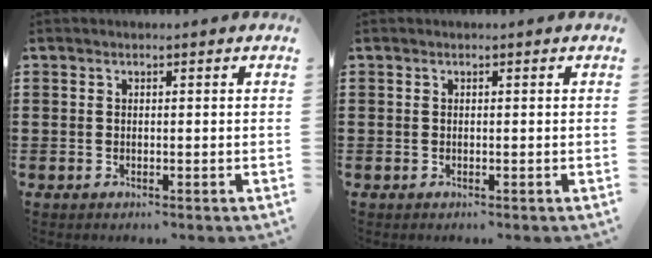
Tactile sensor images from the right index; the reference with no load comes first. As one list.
[{"total": 0.0}]